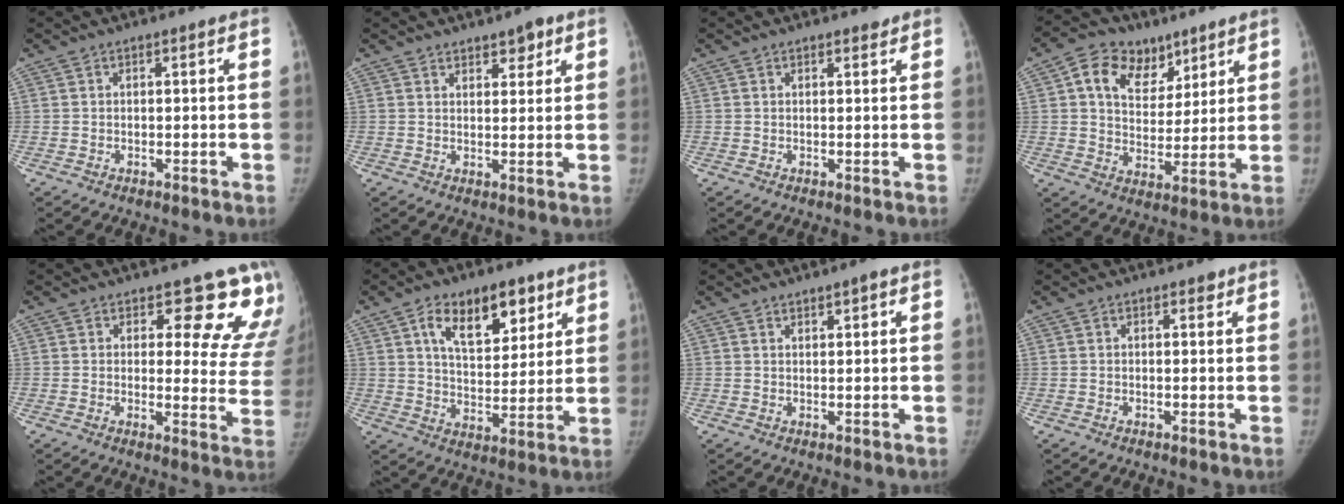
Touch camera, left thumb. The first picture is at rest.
{"total": 3.5, "force": [2.4, 1.8, 1.8], "torque": [-0.003, -0.015, 0.037]}
{"total": 0.8, "force": [0.8, 0.3, 0.0], "torque": [0.006, -0.007, 0.010]}
{"total": 12.8, "force": [6.7, 9.1, 6.0], "torque": [-0.065, -0.017, 0.116]}
{"total": 13.4, "force": [10.4, 6.2, 5.7], "torque": [-0.007, -0.073, 0.092]}
{"total": 14.3, "force": [7.3, 7.8, 9.5], "torque": [-0.109, -0.027, 0.125]}
{"total": 1.4, "force": [1.1, 0.4, 0.9], "torque": [-0.006, -0.006, 0.018]}
{"total": 0.9, "force": [0.6, 0.5, 0.3], "torque": [0.003, -0.004, 0.005]}